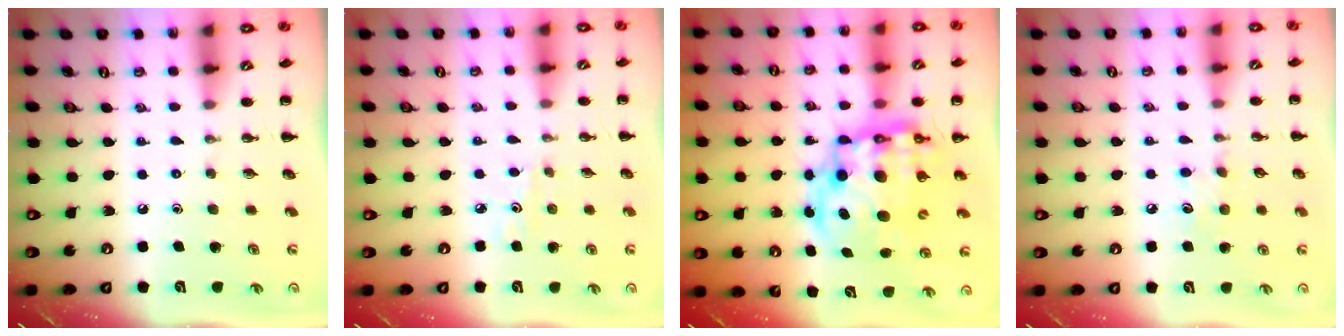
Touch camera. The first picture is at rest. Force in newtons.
{"total": 4.0, "press": 3.7, "slide": 1.4}
{"total": 15.2, "press": 14.7, "slide": 3.9}
{"total": 6.7, "press": 6.5, "slide": 1.7}